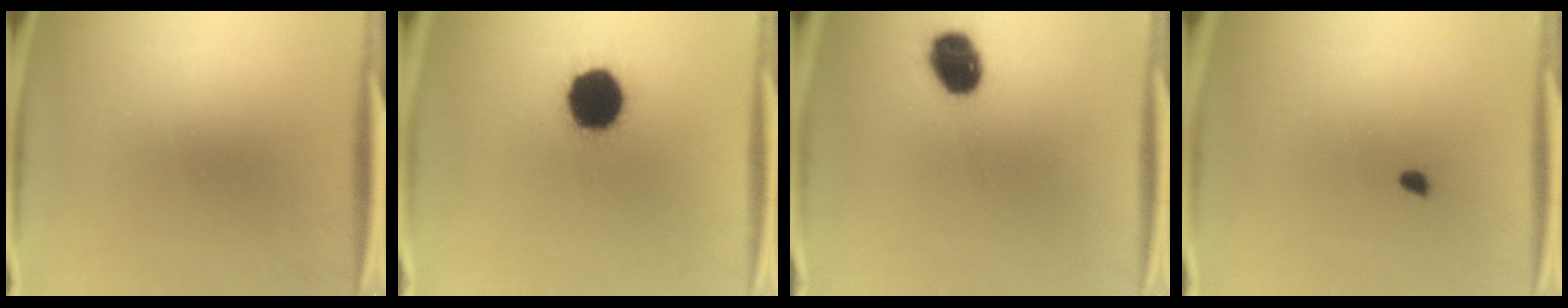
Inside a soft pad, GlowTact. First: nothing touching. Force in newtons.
{"total": 16.3}
{"total": 10.1}
{"total": 1.4}